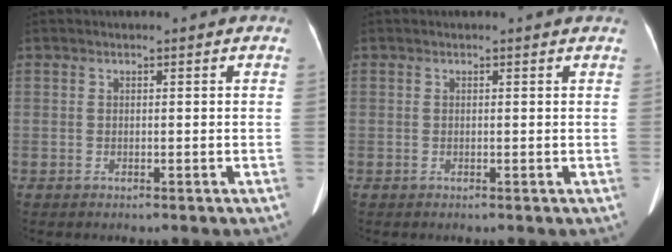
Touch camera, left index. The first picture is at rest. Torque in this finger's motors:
{"motor_torque": [0.08, -0.17, 0.00, -0.01]}